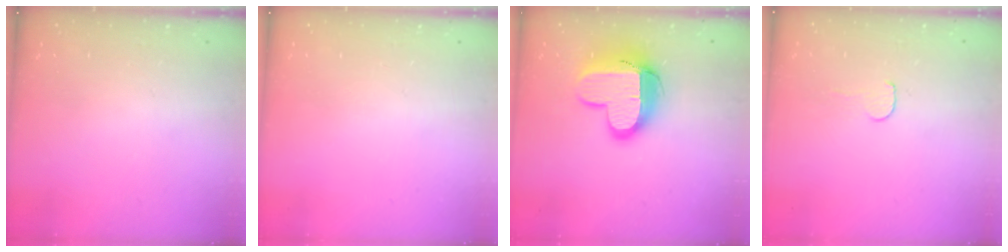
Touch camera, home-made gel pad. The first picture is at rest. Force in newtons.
{"total": 0.0}
{"total": 14.0, "press": 13.9, "slide": 1.4}
{"total": 3.5, "press": 3.5, "slide": 0.4}